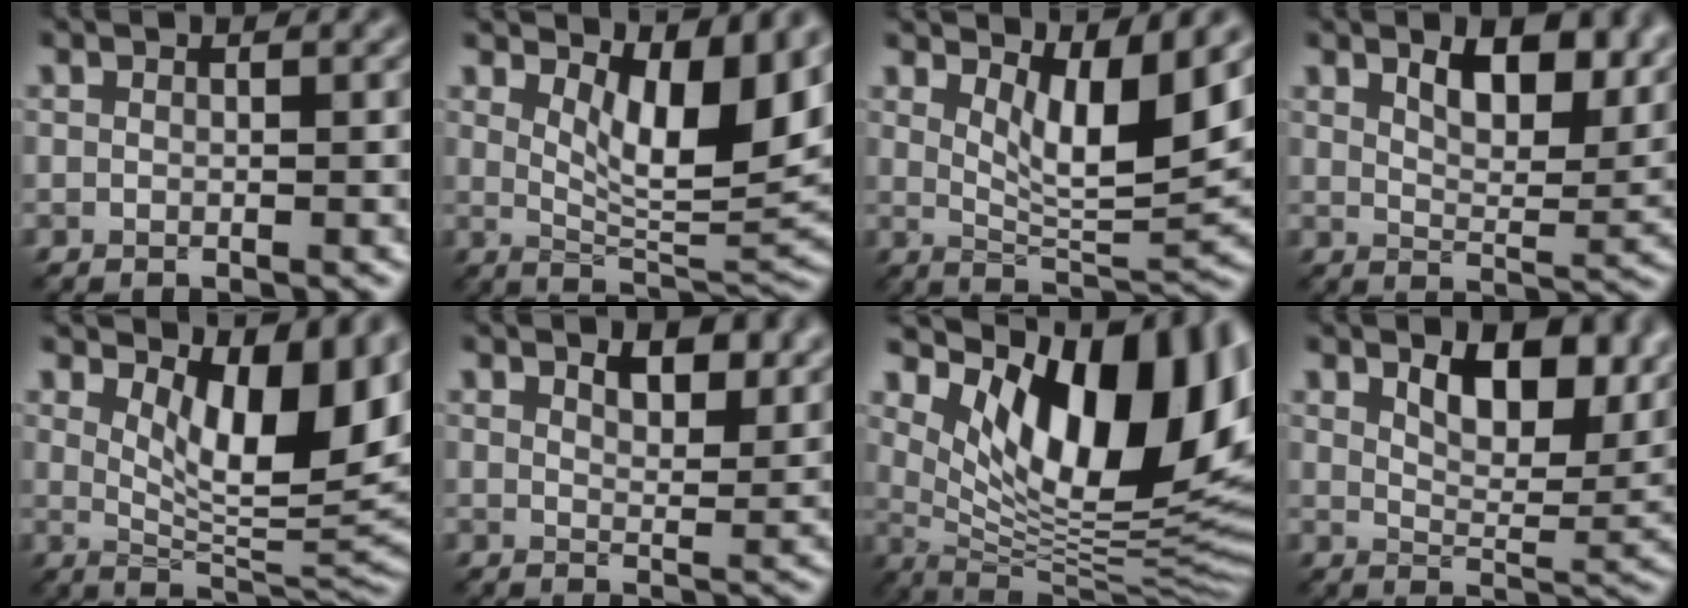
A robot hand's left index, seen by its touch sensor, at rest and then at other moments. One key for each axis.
{"total": 7.9, "fx": 3.5, "fy": 2.7, "fz": 6.5, "tx": -0.104, "ty": -0.019, "tz": 0.059}
{"total": 6.0, "fx": 2.9, "fy": 1.5, "fz": 5.1, "tx": -0.079, "ty": -0.015, "tz": 0.053}
{"total": 7.4, "fx": 4.3, "fy": 2.9, "fz": 5.3, "tx": -0.084, "ty": -0.003, "tz": 0.067}
{"total": 9.2, "fx": 3.7, "fy": 3.6, "fz": 7.6, "tx": -0.119, "ty": -0.017, "tz": 0.064}
{"total": 4.2, "fx": 3.0, "fy": 1.5, "fz": 2.6, "tx": -0.041, "ty": -0.001, "tz": 0.040}
{"total": 15.4, "fx": 5.3, "fy": 7.0, "fz": 12.7, "tx": -0.159, "ty": -0.008, "tz": 0.095}
{"total": 9.4, "fx": 4.7, "fy": 4.2, "fz": 7.0, "tx": -0.106, "ty": 0.000, "tz": 0.076}